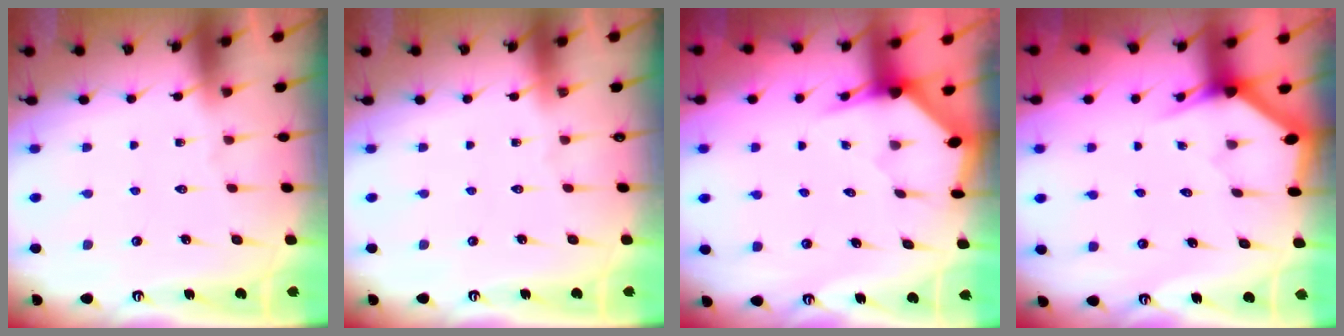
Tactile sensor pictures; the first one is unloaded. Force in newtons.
{"total": 0.0}
{"total": 3.3, "press": 3.3, "slide": 0.3}
{"total": 3.0, "press": 3.0, "slide": 0.1}